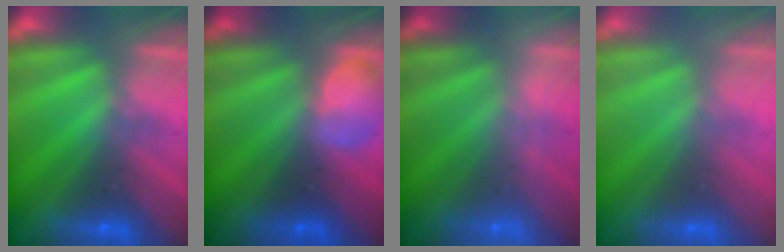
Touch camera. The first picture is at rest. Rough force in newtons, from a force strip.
{"total": 2.4}
{"total": 2.0}
{"total": 2.7}